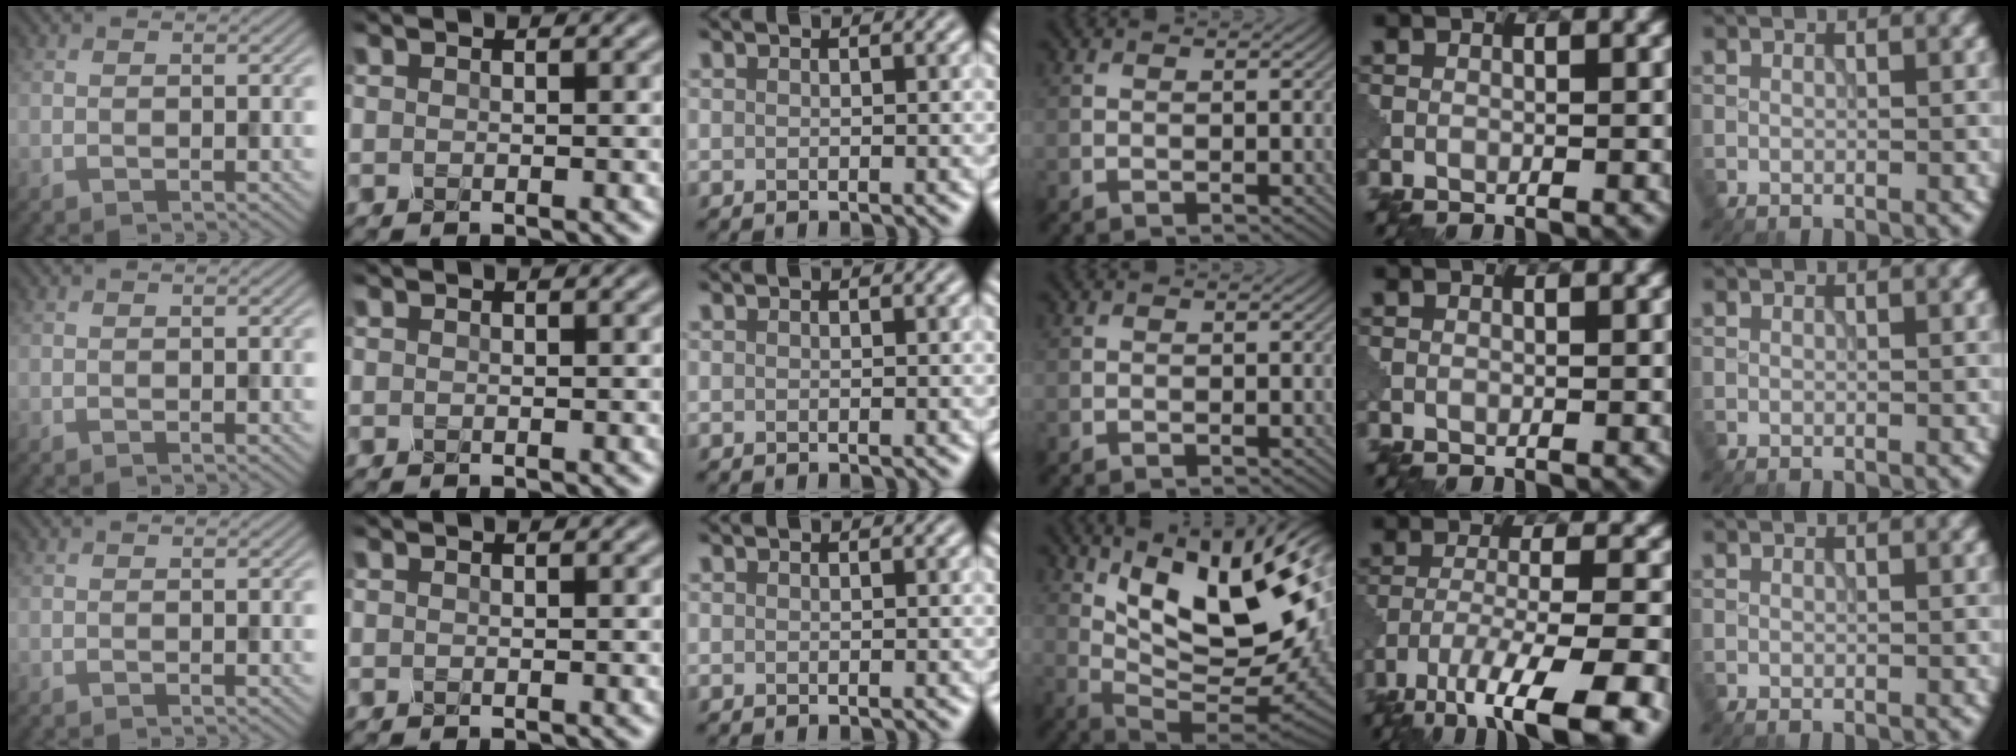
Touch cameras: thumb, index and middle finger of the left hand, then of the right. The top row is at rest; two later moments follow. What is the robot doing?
{"motion": "shake", "object": "salt shaker"}